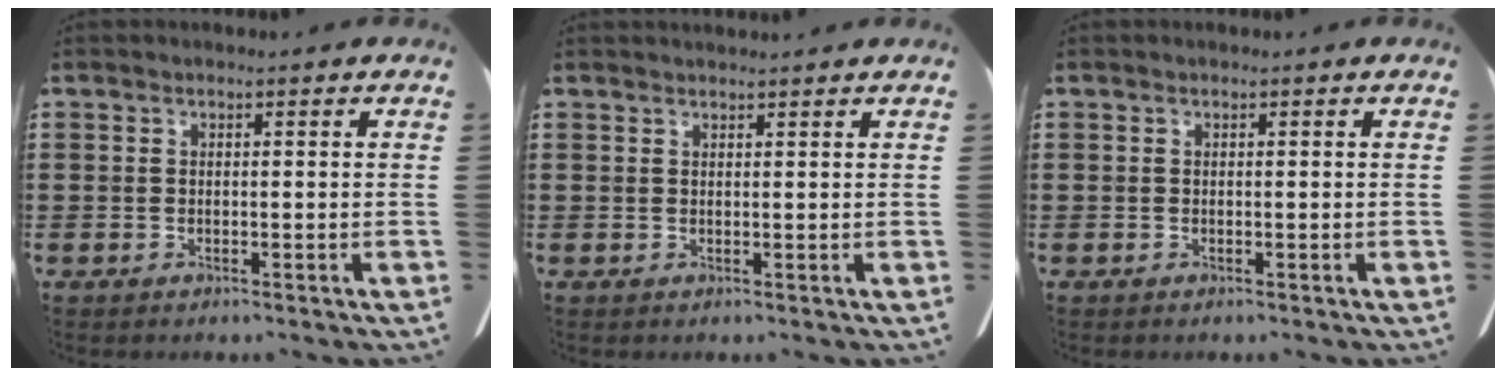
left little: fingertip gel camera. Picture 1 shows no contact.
{"total": 1.0, "force": [1.0, -0.1, 0.2], "torque": [0.004, -0.004, 0.018]}
{"total": 0.0}